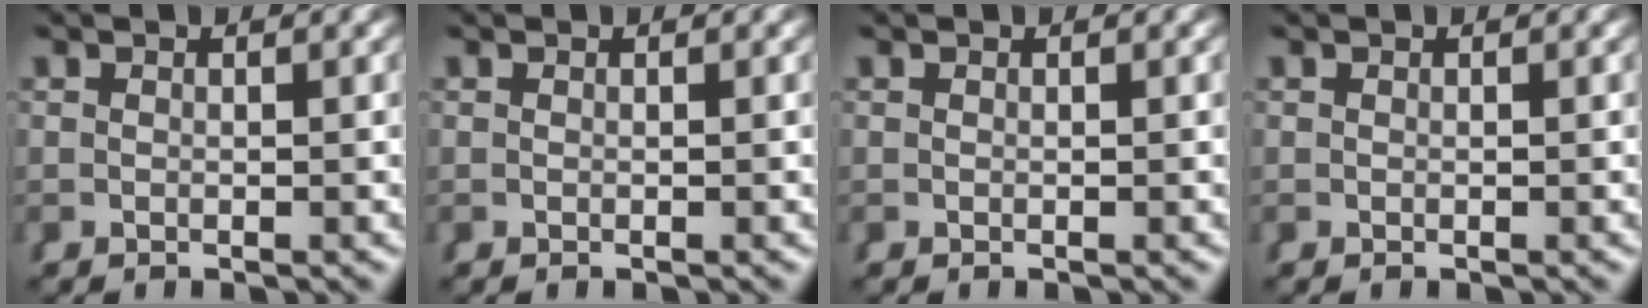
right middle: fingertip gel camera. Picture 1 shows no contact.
{"total": 0.0}
{"total": 0.0}
{"total": 0.0}